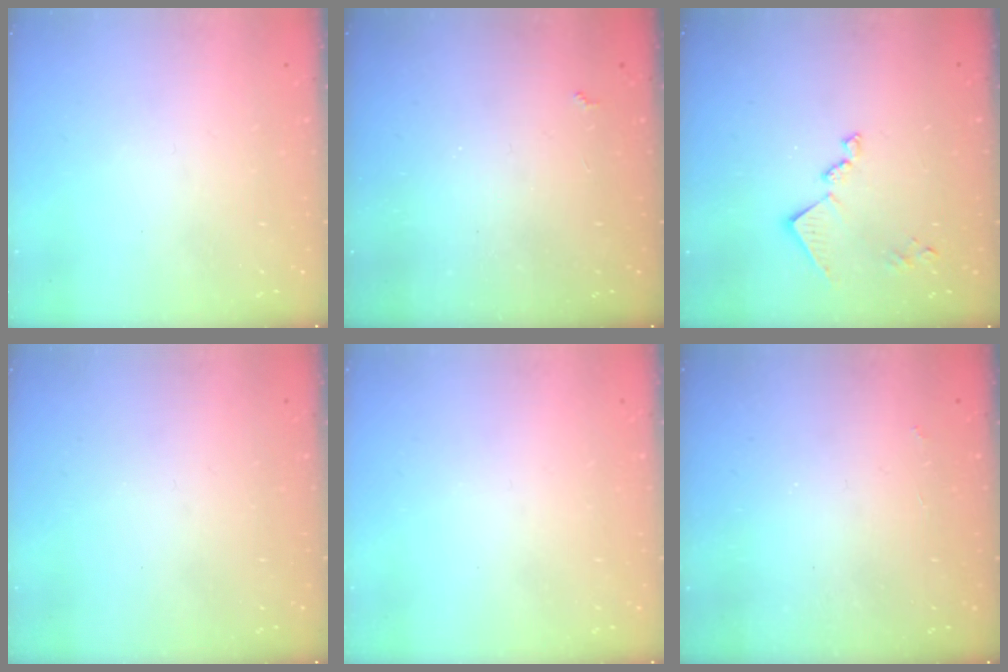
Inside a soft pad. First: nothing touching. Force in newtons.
{"total": 2.3, "press": 2.2, "slide": 0.4}
{"total": 11.0, "press": 11.0, "slide": 0.2}
{"total": 0.0}
{"total": 0.0}
{"total": 2.5, "press": 2.4, "slide": 0.4}